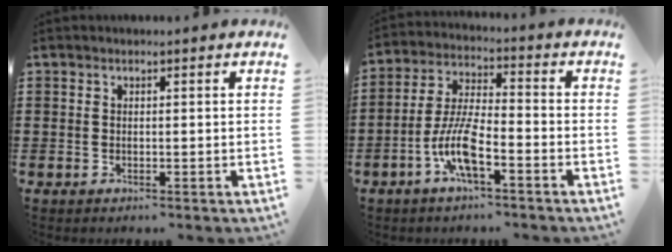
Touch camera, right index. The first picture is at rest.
{"total": 8.6, "force": [-4.2, 2.0, 7.2], "torque": [-0.171, -0.010, -0.086]}